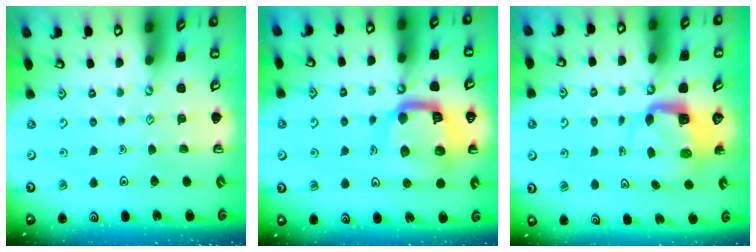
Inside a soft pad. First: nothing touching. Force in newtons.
{"total": 17.0, "press": 16.9, "slide": 1.9}
{"total": 4.0, "press": 4.0, "slide": 0.4}